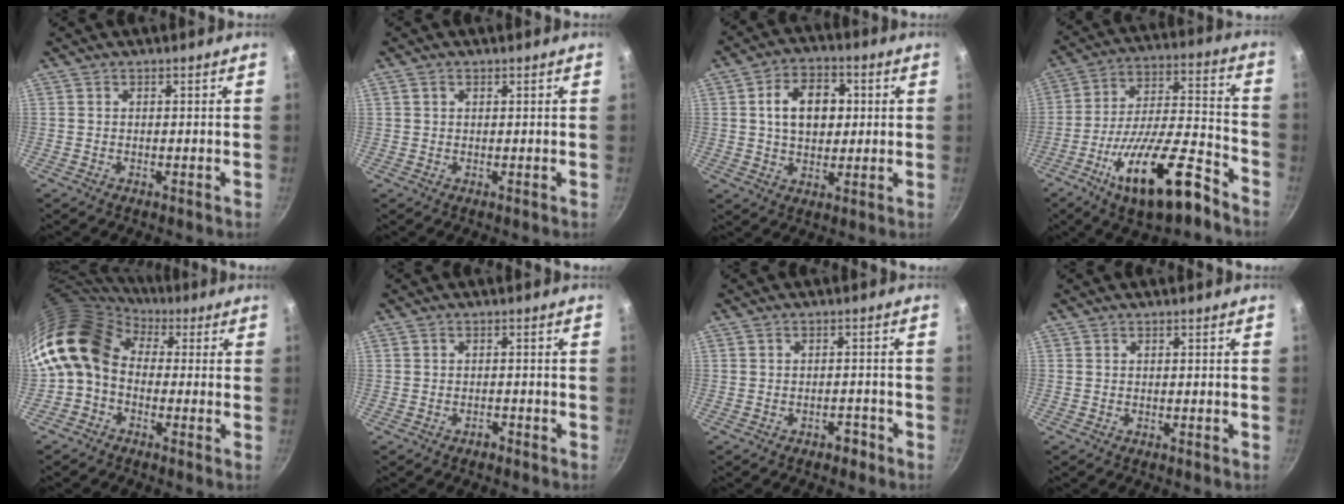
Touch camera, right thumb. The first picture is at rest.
{"total": 1.2, "force": [0.6, 0.8, 0.7], "torque": [-0.010, 0.001, 0.011]}
{"total": 10.8, "force": [1.8, 7.5, 7.5], "torque": [-0.095, 0.009, 0.023]}
{"total": 20.8, "force": [-11.8, 6.7, 15.7], "torque": [-0.237, 0.065, -0.199]}
{"total": 12.4, "force": [1.2, 9.5, 7.9], "torque": [-0.134, 0.022, -0.004]}
{"total": 1.1, "force": [-0.9, 0.5, 0.3], "torque": [0.000, 0.015, -0.013]}
{"total": 2.2, "force": [-1.5, 1.2, 1.0], "torque": [0.003, 0.022, -0.014]}
{"total": 0.0}